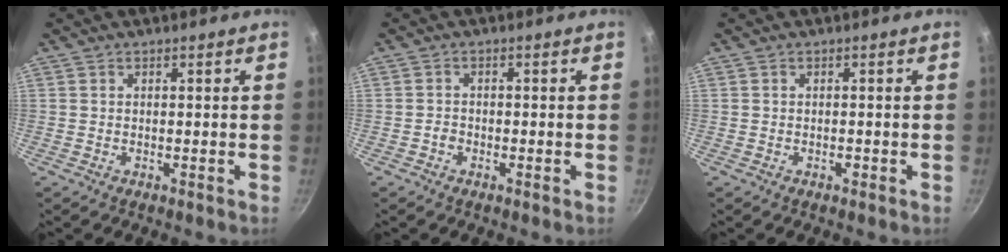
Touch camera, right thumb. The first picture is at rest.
{"total": 1.1, "force": [-0.8, 0.6, 0.4], "torque": [-0.011, 0.004, -0.019]}
{"total": 0.7, "force": [-0.4, 0.4, 0.4], "torque": [-0.004, 0.003, -0.006]}